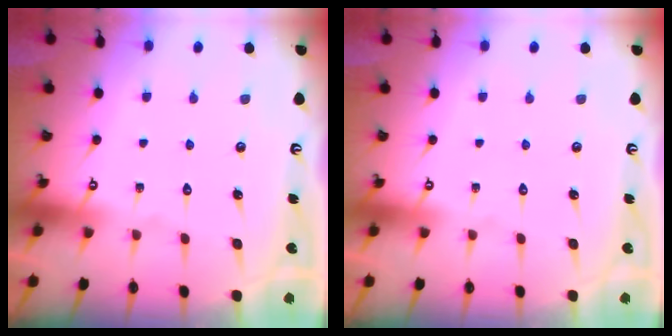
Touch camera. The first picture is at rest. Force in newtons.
{"total": 0.0}